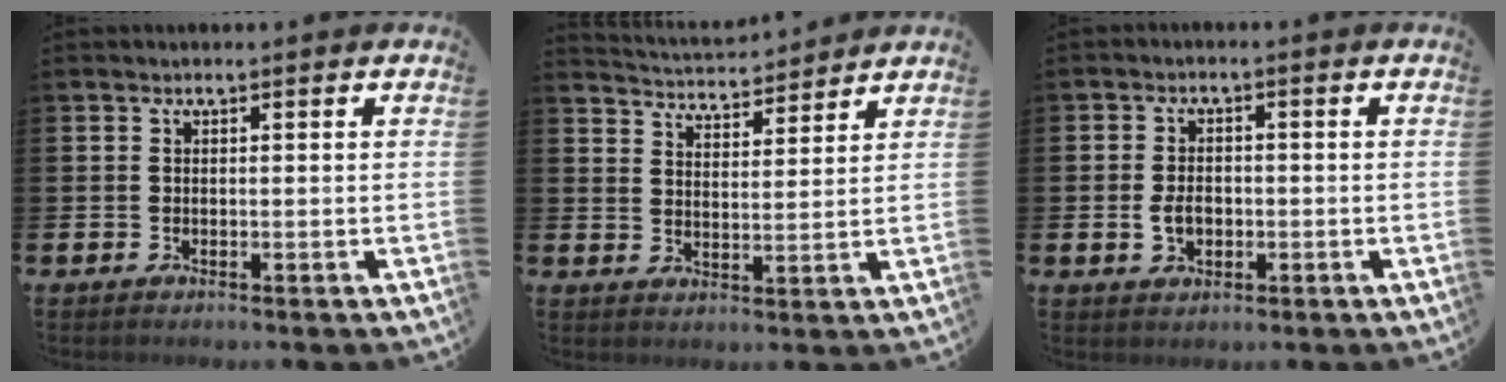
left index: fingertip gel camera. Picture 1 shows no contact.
{"total": 4.4, "force": [4.4, 0.4, -0.2], "torque": [-0.017, -0.030, 0.078]}
{"total": 3.1, "force": [-0.6, 2.2, 2.1], "torque": [-0.037, 0.004, -0.013]}